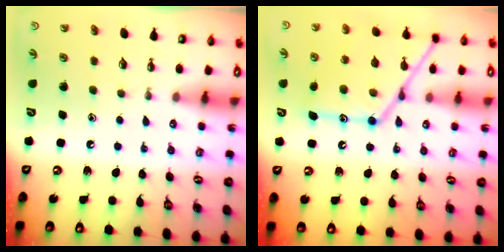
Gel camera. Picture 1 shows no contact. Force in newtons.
{"total": 16.5, "press": 16.5, "slide": 1.2}